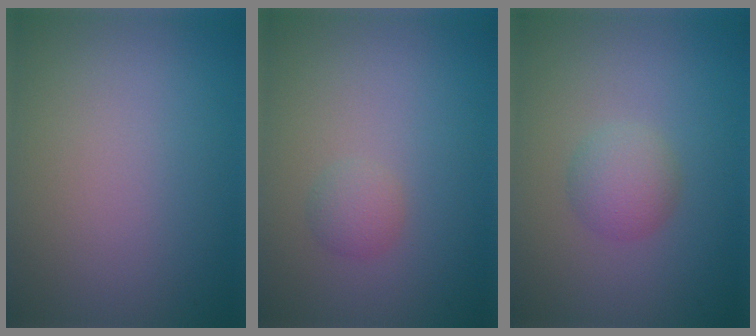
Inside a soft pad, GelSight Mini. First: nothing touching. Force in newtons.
{"total": 1.4, "press": 1.4, "slide": 0.0}
{"total": 2.4, "press": 2.4, "slide": 0.1}